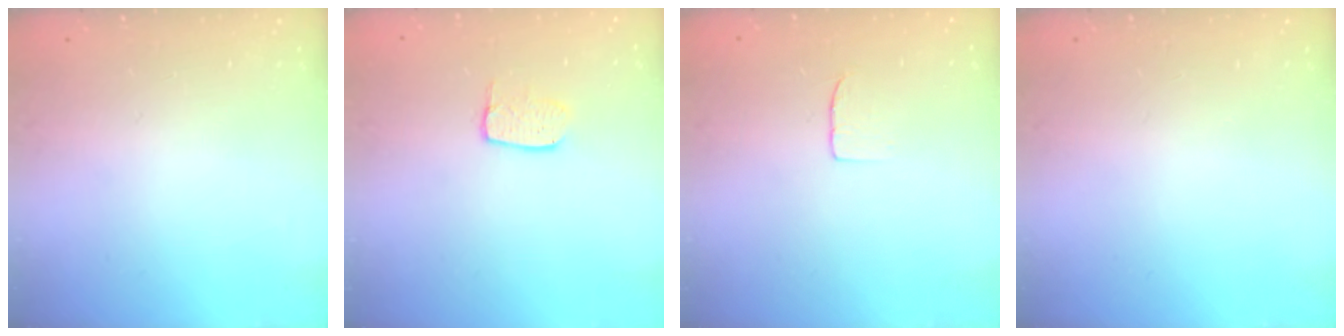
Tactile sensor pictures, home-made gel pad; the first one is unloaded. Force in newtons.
{"total": 5.5, "press": 5.5, "slide": 0.3}
{"total": 3.9, "press": 3.9, "slide": 0.3}
{"total": 0.0}